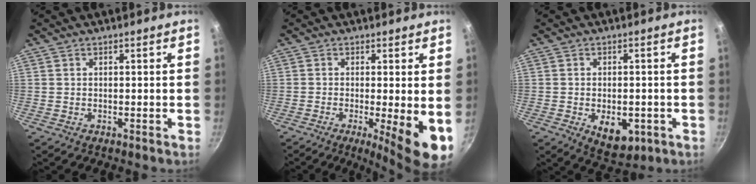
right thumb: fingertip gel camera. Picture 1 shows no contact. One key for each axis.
{"total": 9.3, "fx": -1.7, "fy": 1.6, "fz": 9.0, "tx": -0.120, "ty": -0.012, "tz": -0.020}
{"total": 8.0, "fx": -2.4, "fy": 4.8, "fz": 5.9, "tx": -0.061, "ty": -0.001, "tz": -0.020}